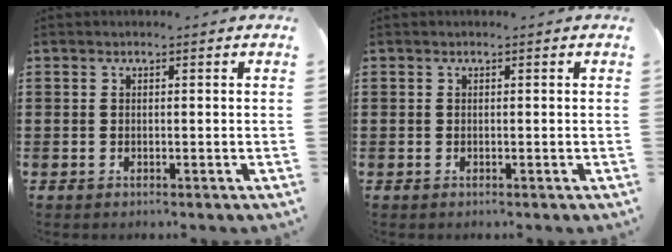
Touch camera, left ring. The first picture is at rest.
{"total": 0.0}